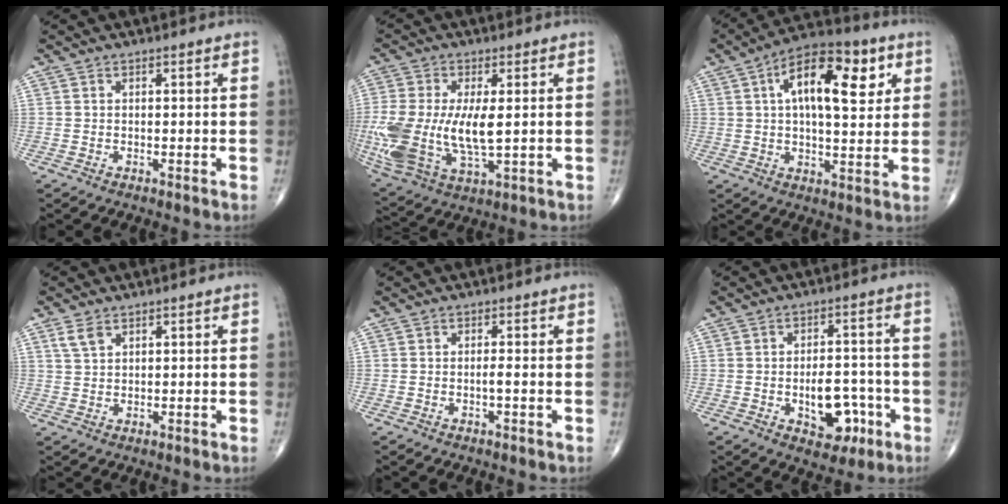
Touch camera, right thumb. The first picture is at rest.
{"total": 18.4, "force": [-0.7, 8.5, 16.2], "torque": [-0.377, -0.027, -0.001]}
{"total": 17.1, "force": [5.6, 7.7, 14.2], "torque": [-0.194, 0.005, 0.080]}
{"total": 2.8, "force": [1.7, 1.5, 1.6], "torque": [-0.033, -0.001, 0.041]}
{"total": 1.0, "force": [-0.3, -0.1, 0.9], "torque": [-0.019, -0.002, -0.005]}
{"total": 9.4, "force": [-3.1, 5.5, 6.9], "torque": [-0.074, 0.026, -0.035]}